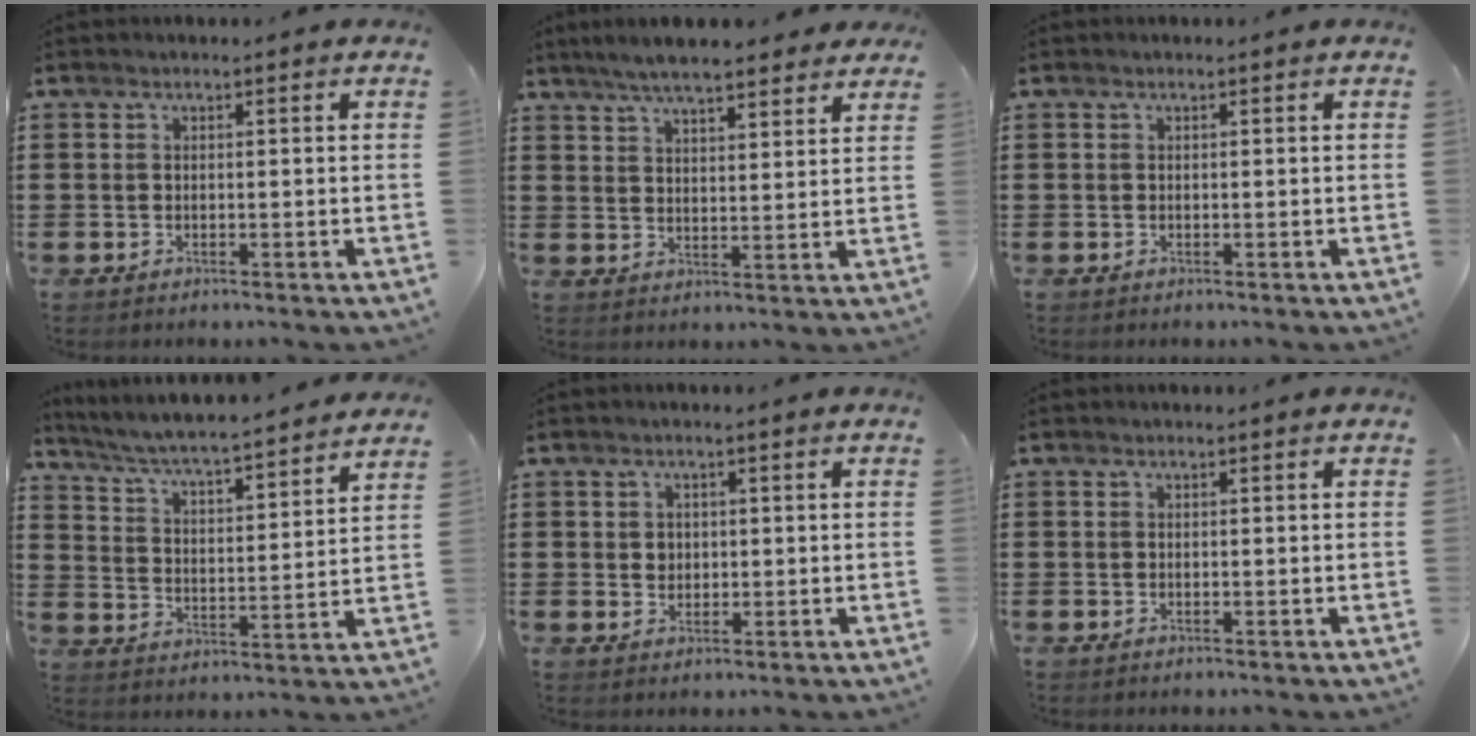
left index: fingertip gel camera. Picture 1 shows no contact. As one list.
[{"total": 6.1, "force": [5.5, 1.0, 2.4], "torque": [-0.065, -0.010, 0.100]}, {"total": 0.0}, {"total": 4.5, "force": [4.2, -0.6, 1.3], "torque": [-0.047, -0.039, 0.063]}, {"total": 1.8, "force": [0.5, 1.5, 0.7], "torque": [-0.011, 0.006, 0.006]}, {"total": 0.0}]